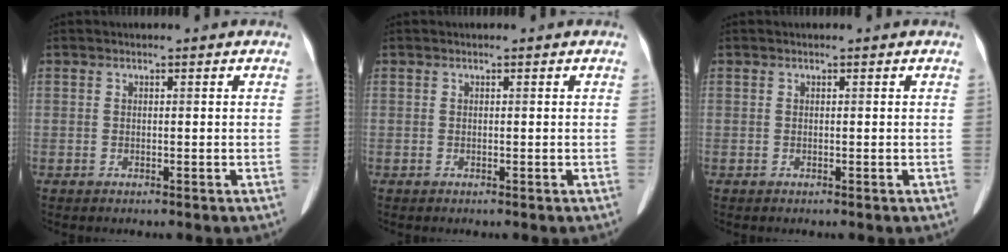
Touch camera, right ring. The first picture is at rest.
{"total": 0.0}
{"total": 0.0}